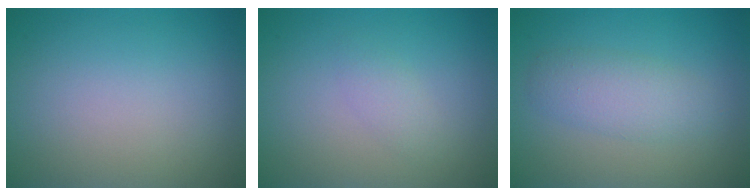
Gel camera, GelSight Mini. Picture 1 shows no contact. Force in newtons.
{"total": 1.2, "press": 1.2, "slide": 0.1}
{"total": 3.0, "press": 3.0, "slide": 0.1}